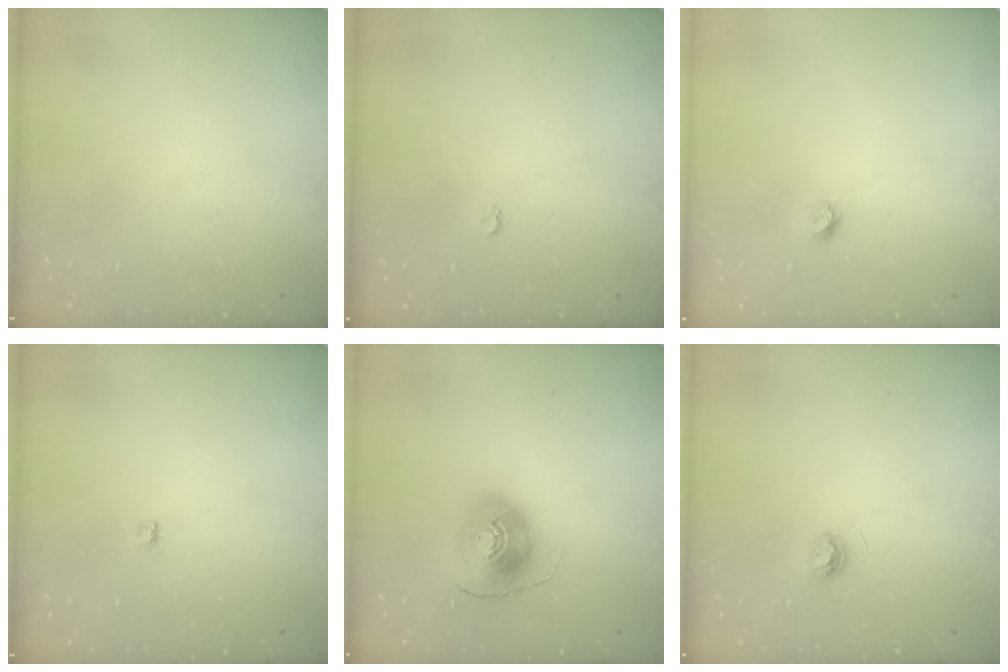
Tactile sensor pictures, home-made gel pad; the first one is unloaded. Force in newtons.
{"total": 2.6, "press": 2.6, "slide": 0.3}
{"total": 3.7, "press": 3.7, "slide": 0.2}
{"total": 2.8, "press": 2.8, "slide": 0.4}
{"total": 10.0, "press": 9.9, "slide": 1.4}
{"total": 3.7, "press": 3.7, "slide": 0.5}